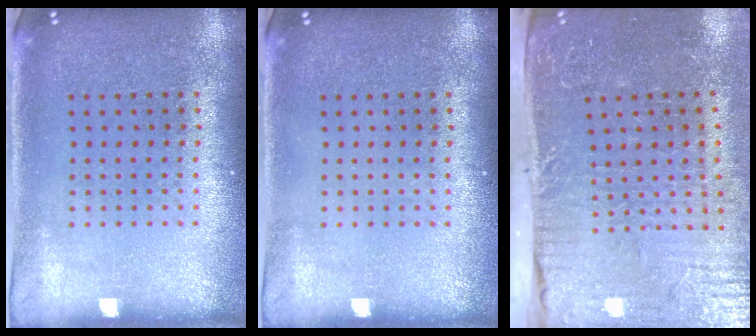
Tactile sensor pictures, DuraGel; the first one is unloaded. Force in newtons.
{"total": 0.0}
{"total": 4.7, "press": 4.2, "slide": 2.3}